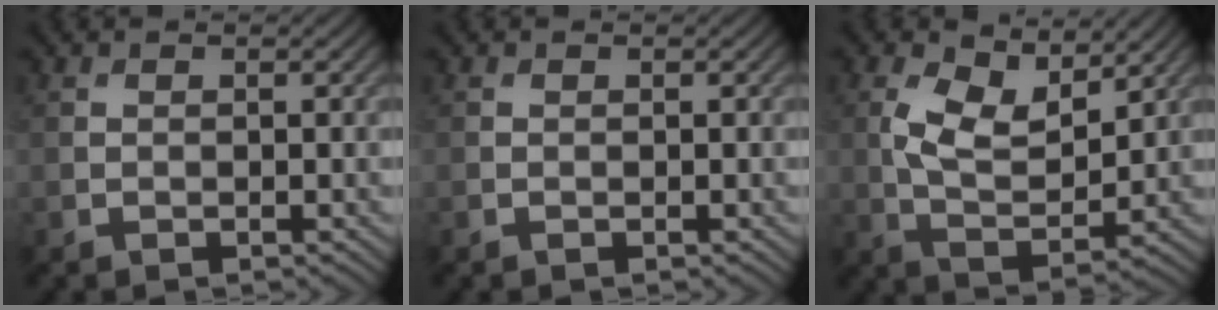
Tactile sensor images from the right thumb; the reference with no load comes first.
{"total": 0.0}
{"total": 7.8, "force": [3.4, 3.9, 5.9], "torque": [-0.119, -0.004, 0.062]}